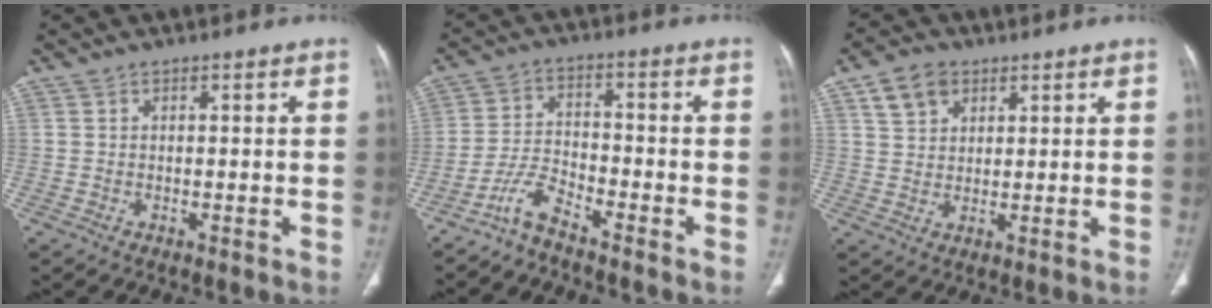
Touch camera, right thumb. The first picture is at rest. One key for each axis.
{"total": 5.1, "fx": -4.5, "fy": 0.9, "fz": 2.2, "tx": -0.045, "ty": 0.030, "tz": -0.098}
{"total": 6.0, "fx": 3.1, "fy": 4.3, "fz": 2.8, "tx": -0.030, "ty": -0.010, "tz": 0.059}